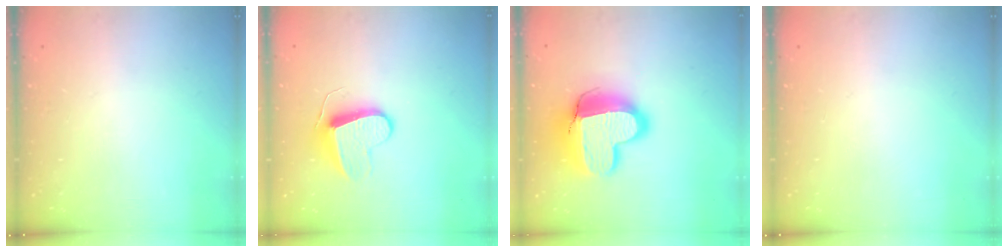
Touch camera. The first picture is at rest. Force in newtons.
{"total": 10.9, "press": 10.9, "slide": 0.7}
{"total": 16.9, "press": 16.8, "slide": 1.4}
{"total": 0.0}